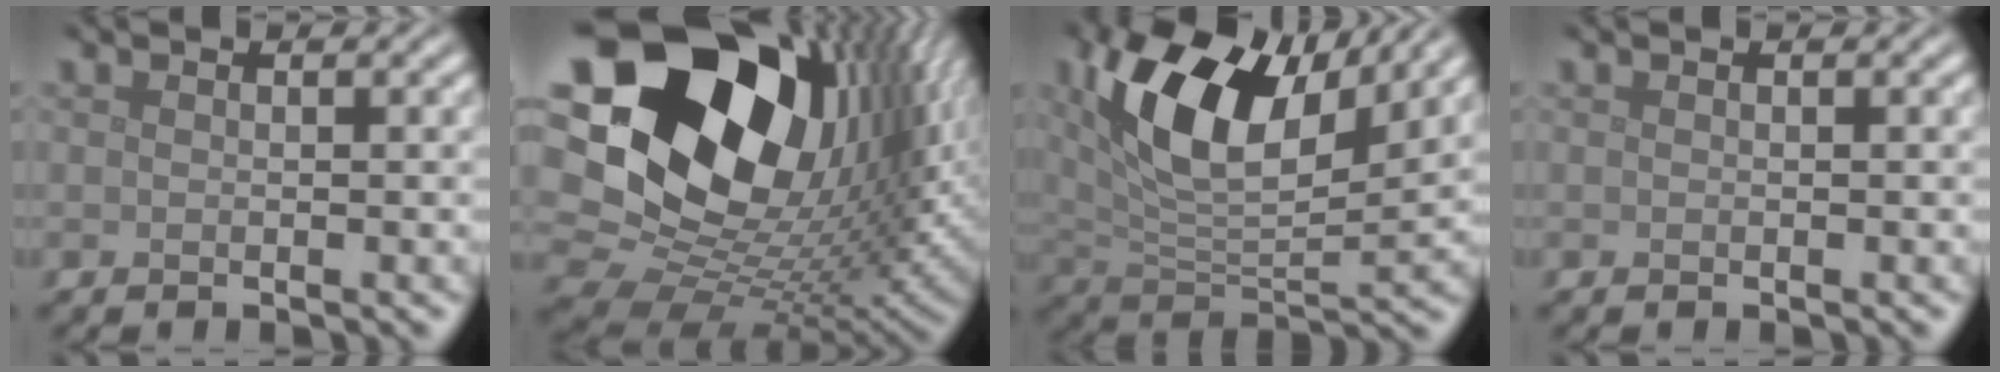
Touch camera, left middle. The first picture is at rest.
{"total": 22.5, "force": [7.4, 15.0, 15.0], "torque": [-0.318, 0.034, 0.151]}
{"total": 11.3, "force": [4.6, 5.5, 8.7], "torque": [-0.170, 0.004, 0.085]}
{"total": 0.0}